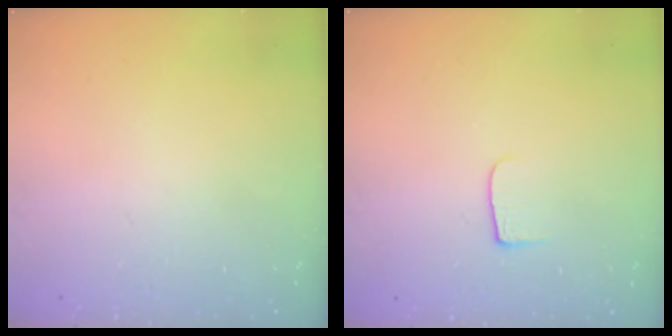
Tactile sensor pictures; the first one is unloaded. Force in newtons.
{"total": 6.5, "press": 6.5, "slide": 0.7}